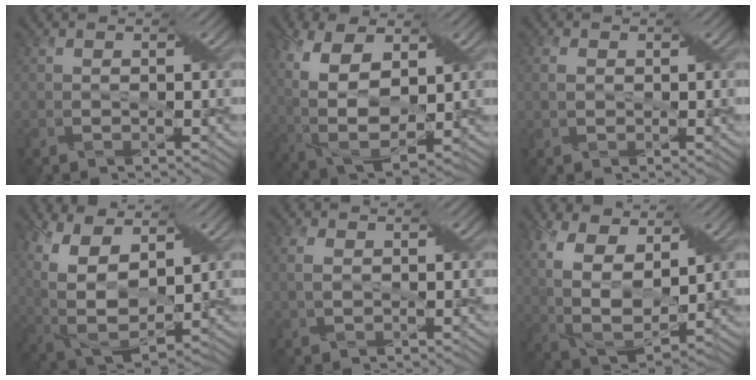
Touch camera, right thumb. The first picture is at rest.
{"total": 12.9, "force": [2.8, 7.1, 10.4], "torque": [-0.244, -0.002, 0.054]}
{"total": 1.4, "force": [0.3, 1.0, 0.9], "torque": [-0.024, 0.004, 0.005]}
{"total": 13.9, "force": [4.4, 7.7, 10.7], "torque": [-0.249, 0.003, 0.089]}
{"total": 2.2, "force": [0.5, 1.3, 1.7], "torque": [-0.042, 0.003, 0.012]}
{"total": 13.5, "force": [5.0, 7.5, 10.1], "torque": [-0.240, 0.014, 0.092]}